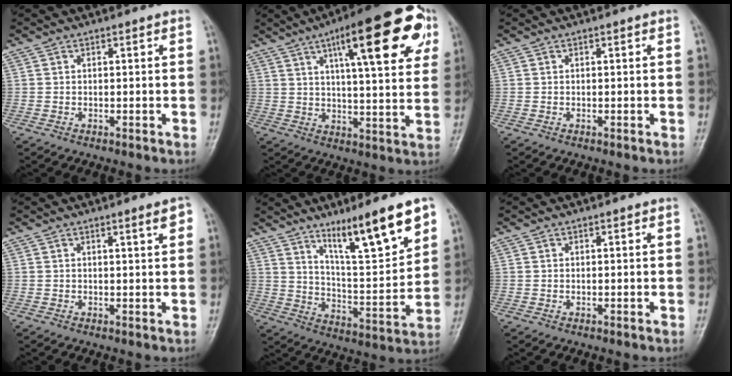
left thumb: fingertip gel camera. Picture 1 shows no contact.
{"total": 21.9, "force": [9.7, 6.0, 18.7], "torque": [-0.234, -0.007, 0.132]}
{"total": 0.0}
{"total": 2.3, "force": [1.2, 0.2, 2.0], "torque": [-0.026, -0.005, 0.017]}
{"total": 16.5, "force": [10.3, 2.9, 12.6], "torque": [-0.181, -0.061, 0.179]}
{"total": 0.5, "force": [0.2, 0.2, 0.4], "torque": [-0.007, 0.003, 0.005]}